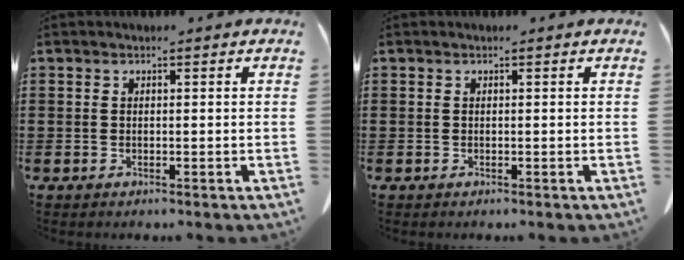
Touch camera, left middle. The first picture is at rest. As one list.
[{"total": 0.0}]